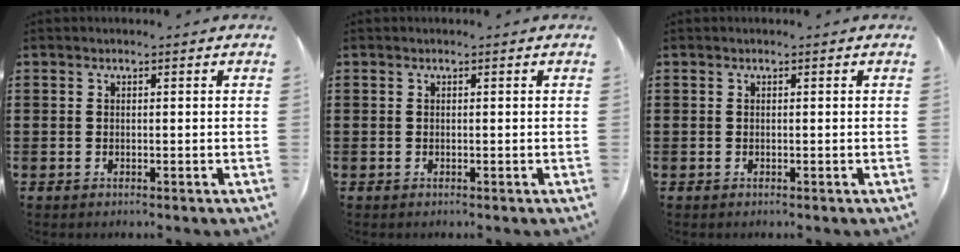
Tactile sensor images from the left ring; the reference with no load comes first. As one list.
[{"total": 0.0}, {"total": 0.0}]